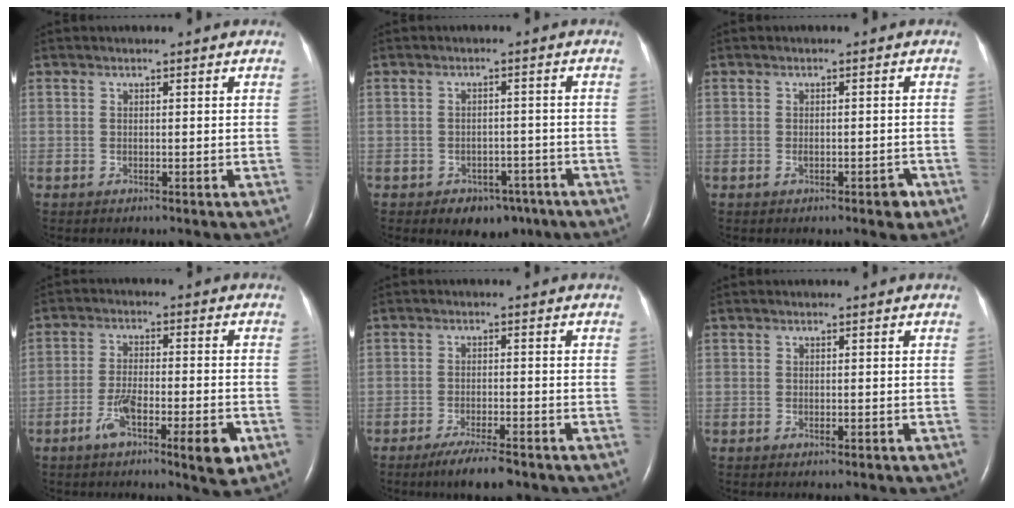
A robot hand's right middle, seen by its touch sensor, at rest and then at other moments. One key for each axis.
{"total": 5.5, "fx": -3.5, "fy": 3.6, "fz": 2.0, "tx": -0.023, "ty": 0.012, "tz": -0.039}
{"total": 2.4, "fx": -1.2, "fy": 0.8, "fz": 1.9, "tx": -0.025, "ty": 0.002, "tz": -0.015}
{"total": 8.9, "fx": -4.3, "fy": 1.5, "fz": 7.6, "tx": -0.129, "ty": -0.006, "tz": -0.067}
{"total": 5.9, "fx": -4.4, "fy": 0.8, "fz": 3.9, "tx": -0.071, "ty": -0.012, "tz": -0.070}
{"total": 0.5, "fx": -0.3, "fy": 0.1, "fz": 0.4, "tx": -0.009, "ty": -0.001, "tz": -0.002}